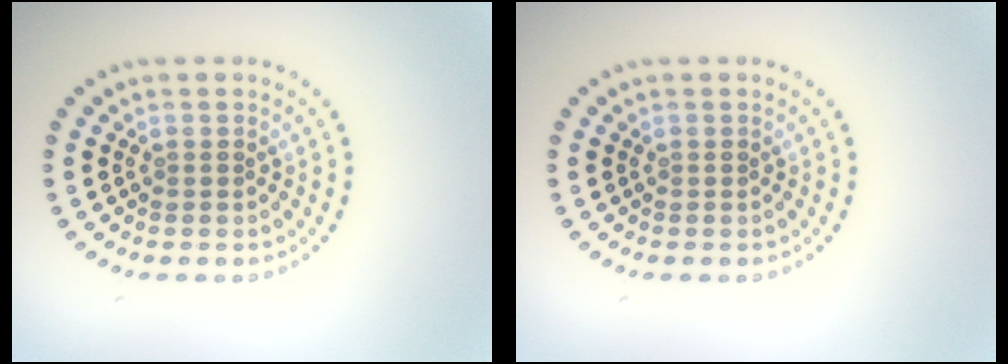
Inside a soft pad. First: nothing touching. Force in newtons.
{"total": 0.0}